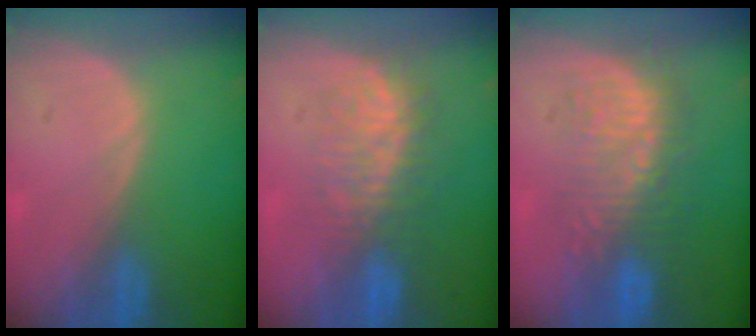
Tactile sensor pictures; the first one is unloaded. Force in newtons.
{"total": 7.5, "press": 7.3, "slide": 1.7}
{"total": 8.9, "press": 8.7, "slide": 1.9}